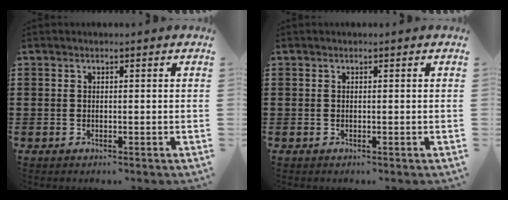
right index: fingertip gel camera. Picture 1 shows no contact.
{"total": 0.0}